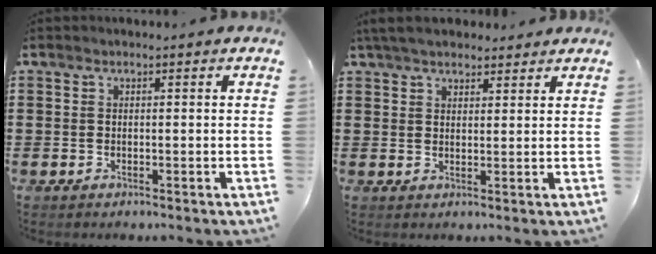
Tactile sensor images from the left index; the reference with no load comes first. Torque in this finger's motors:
{"motor_torque": [1.16, -0.98, 0.47, 0.21]}